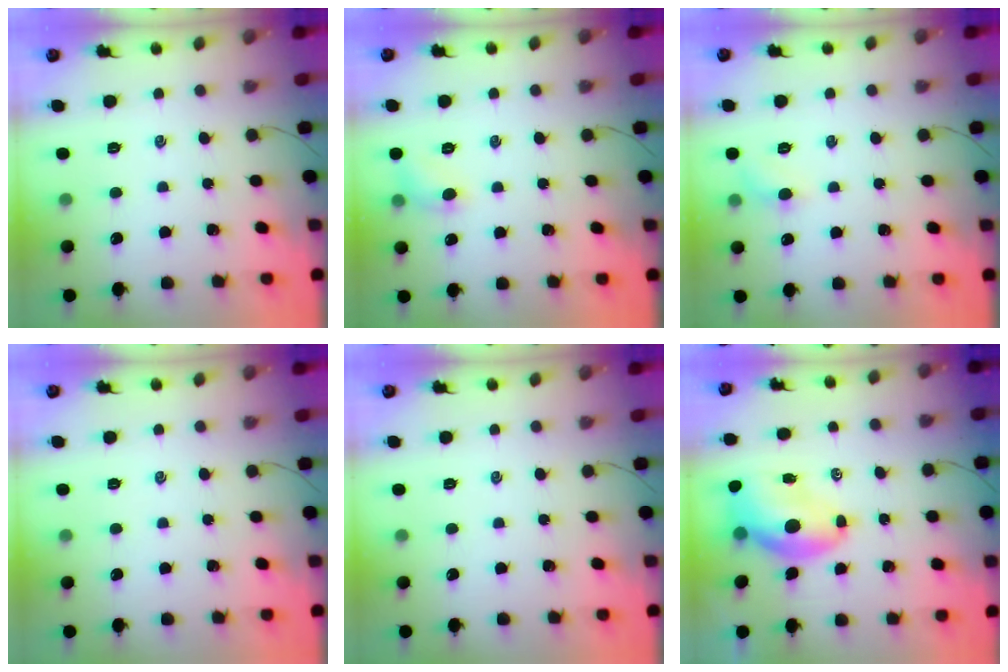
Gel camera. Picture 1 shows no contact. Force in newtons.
{"total": 6.5, "press": 6.3, "slide": 1.6}
{"total": 5.4, "press": 5.2, "slide": 1.7}
{"total": 0.0}
{"total": 0.0}
{"total": 9.1, "press": 8.7, "slide": 2.5}